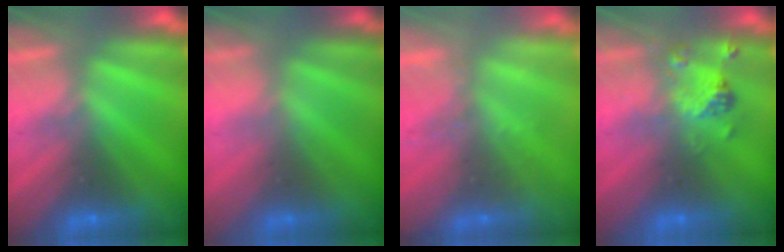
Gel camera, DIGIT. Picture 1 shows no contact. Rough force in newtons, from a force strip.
{"total": 2.5}
{"total": 2.3}
{"total": 2.4}